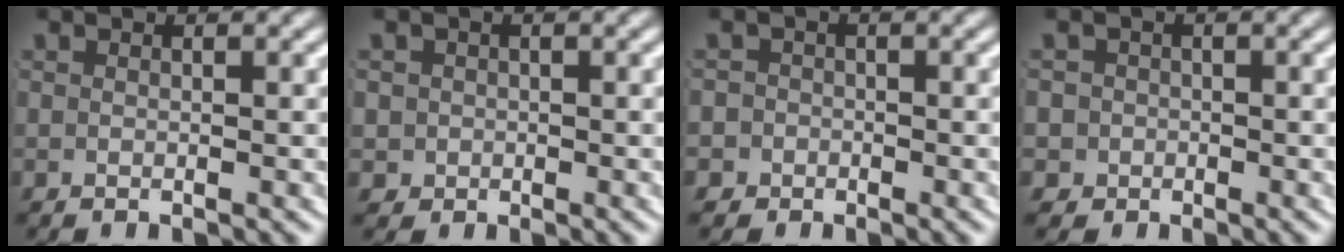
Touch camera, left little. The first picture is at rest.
{"total": 3.6, "force": [-0.3, 3.5, 0.8], "torque": [-0.032, -0.014, -0.003]}
{"total": 3.7, "force": [-1.5, 3.3, 0.1], "torque": [-0.011, -0.010, -0.032]}
{"total": 4.9, "force": [-1.1, 4.7, 0.8], "torque": [-0.030, -0.011, -0.026]}